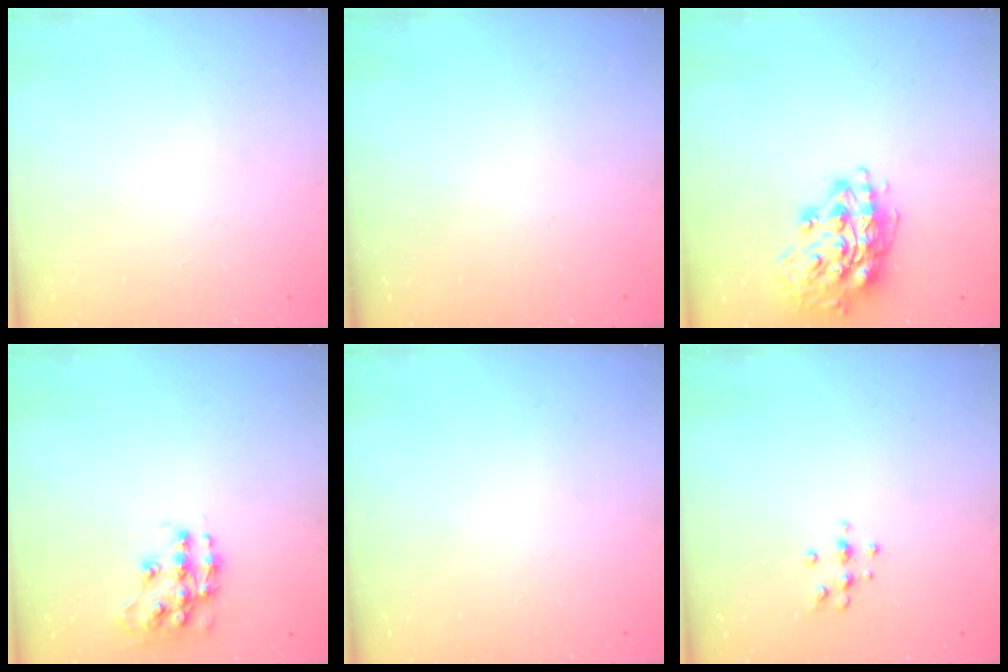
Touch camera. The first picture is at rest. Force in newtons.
{"total": 0.0}
{"total": 15.6, "press": 15.6, "slide": 1.3}
{"total": 12.2, "press": 12.1, "slide": 0.6}
{"total": 0.0}
{"total": 5.7, "press": 5.7, "slide": 0.8}